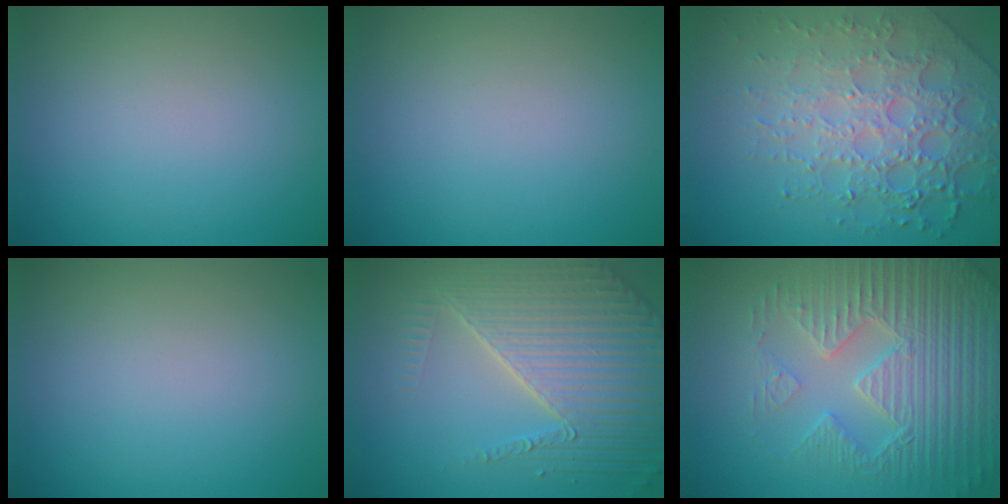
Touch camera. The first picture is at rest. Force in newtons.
{"total": 0.0}
{"total": 7.8, "press": 5.5, "slide": 5.5}
{"total": 0.0}
{"total": 7.0, "press": 5.4, "slide": 4.4}
{"total": 6.6, "press": 5.5, "slide": 3.6}